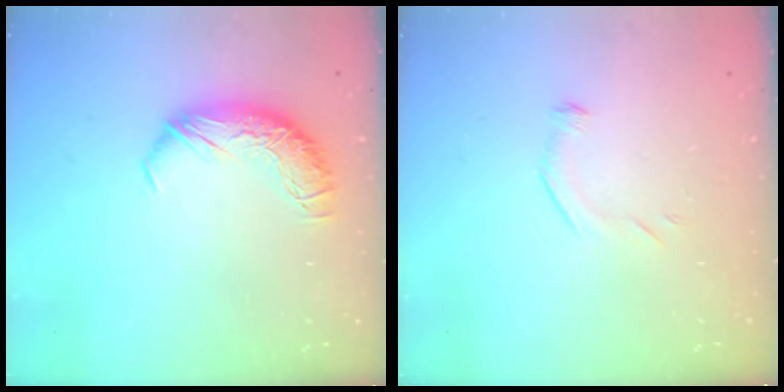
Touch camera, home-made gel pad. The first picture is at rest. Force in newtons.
{"total": 6.4, "press": 6.3, "slide": 1.1}